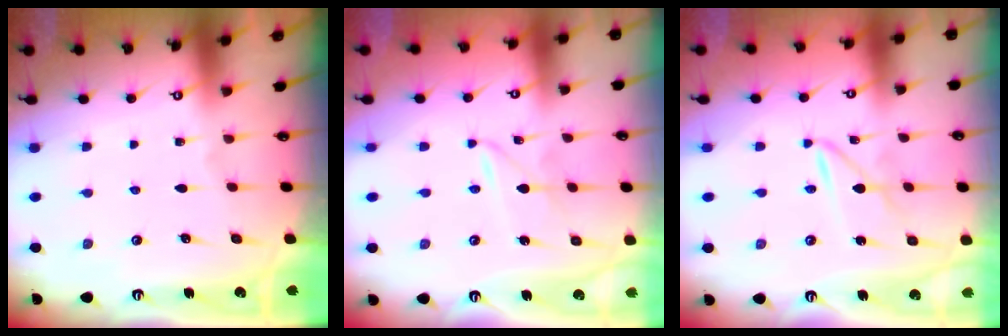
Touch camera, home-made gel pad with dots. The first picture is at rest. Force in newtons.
{"total": 2.2, "press": 2.2, "slide": 0.1}
{"total": 2.5, "press": 2.5, "slide": 0.3}